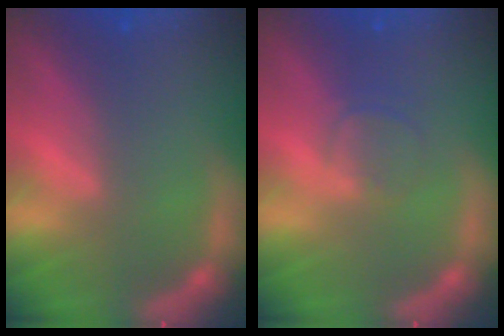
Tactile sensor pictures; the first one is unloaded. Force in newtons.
{"total": 1.9}